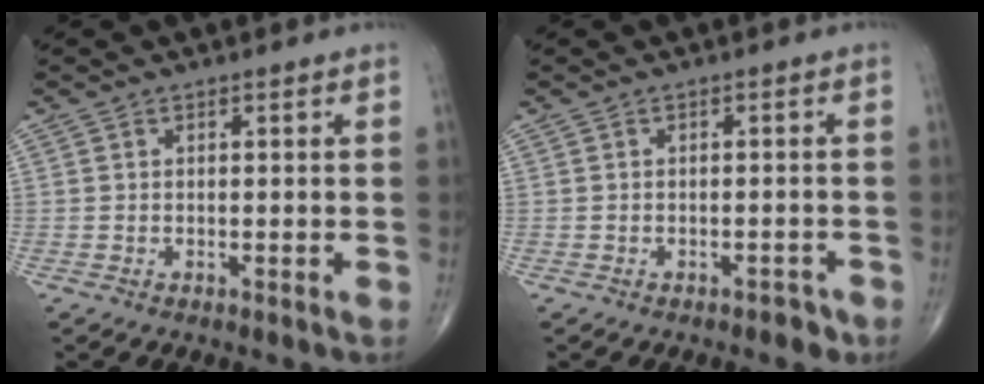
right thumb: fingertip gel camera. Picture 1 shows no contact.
{"total": 2.0, "force": [-1.5, 1.1, 0.8], "torque": [-0.003, 0.012, -0.018]}